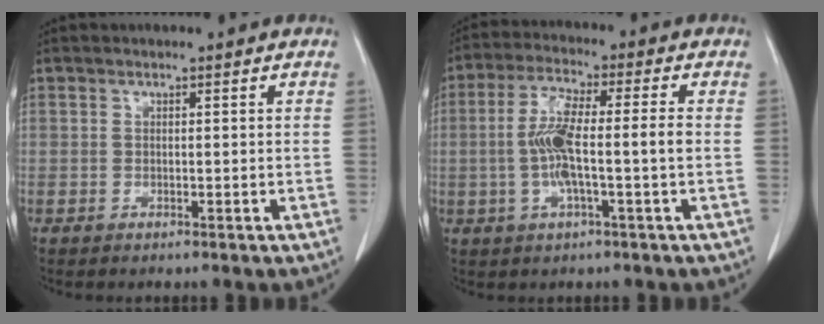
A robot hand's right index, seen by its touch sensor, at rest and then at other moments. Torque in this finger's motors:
{"motor_torque": [1.32, -0.26, 0.77, 0.21]}